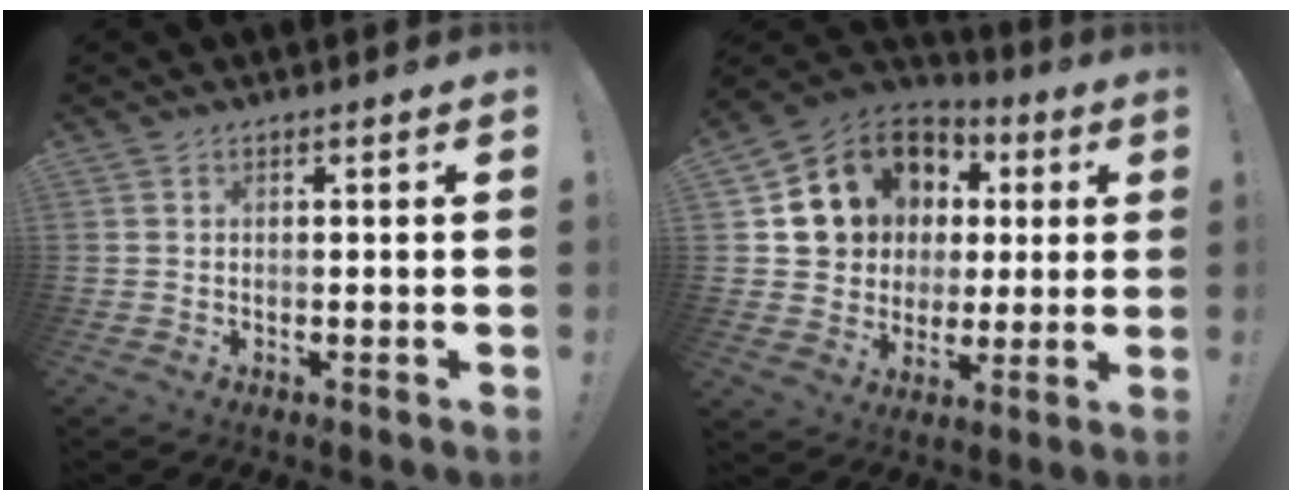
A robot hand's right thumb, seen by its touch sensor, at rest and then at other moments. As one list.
[{"total": 14.7, "force": [5.5, 12.6, 5.3], "torque": [-0.085, -0.030, 0.130]}]